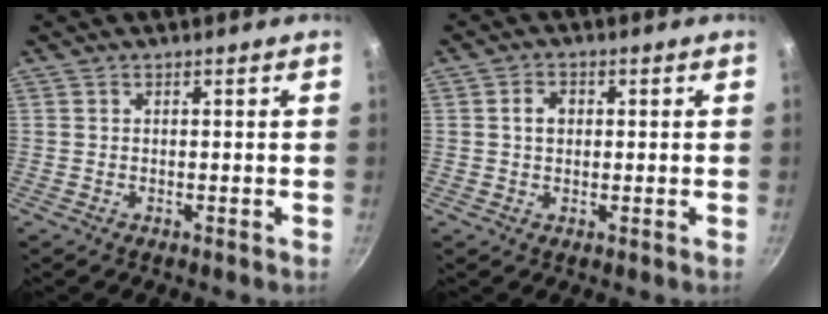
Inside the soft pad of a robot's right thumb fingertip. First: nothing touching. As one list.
[{"total": 3.1, "force": [0.4, 2.5, 1.9], "torque": [-0.019, 0.006, 0.005]}]